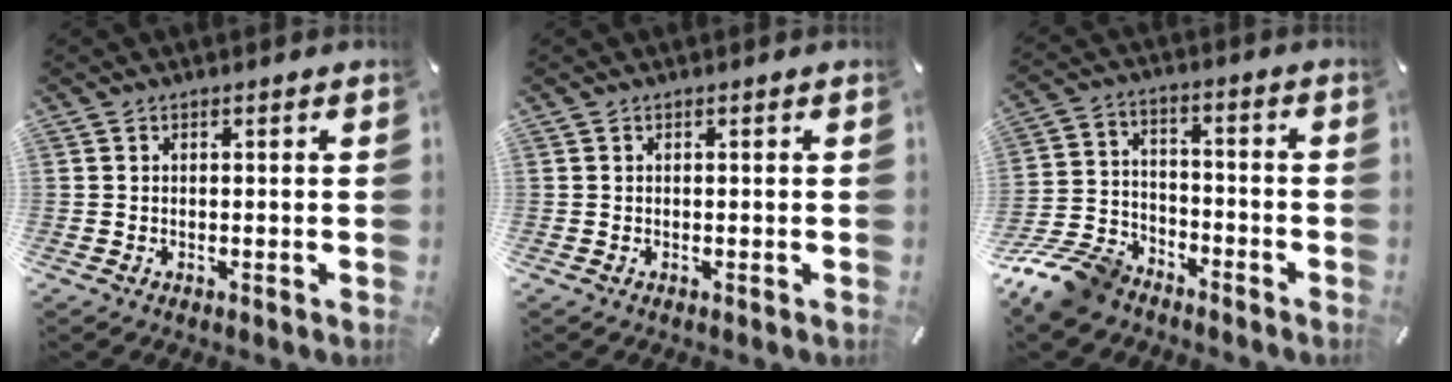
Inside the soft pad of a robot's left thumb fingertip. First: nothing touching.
{"total": 0.0}
{"total": 13.1, "force": [-10.5, 6.2, 4.7], "torque": [-0.090, 0.066, -0.197]}